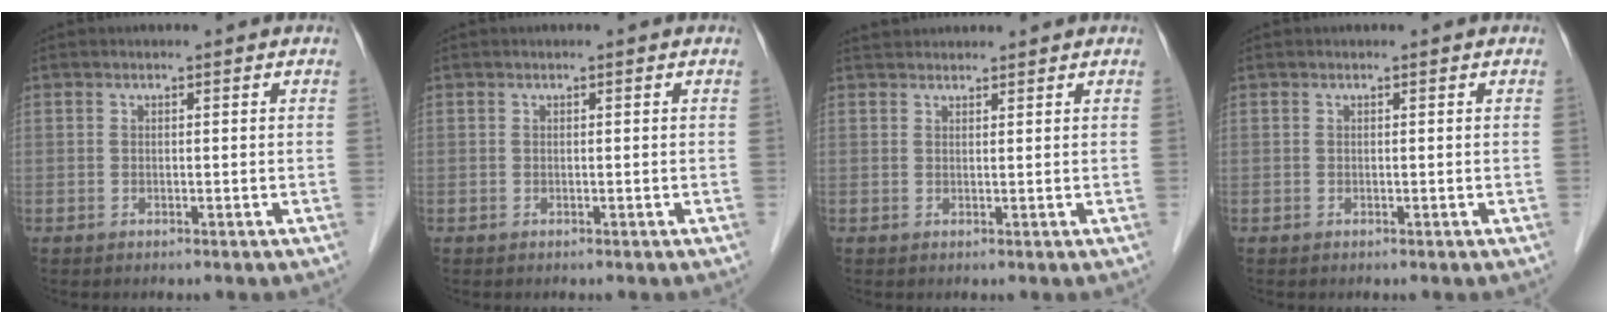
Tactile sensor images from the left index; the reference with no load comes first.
{"total": 0.0}
{"total": 3.2, "force": [3.1, 0.7, 0.5], "torque": [-0.006, 0.033, 0.053]}
{"total": 0.0}